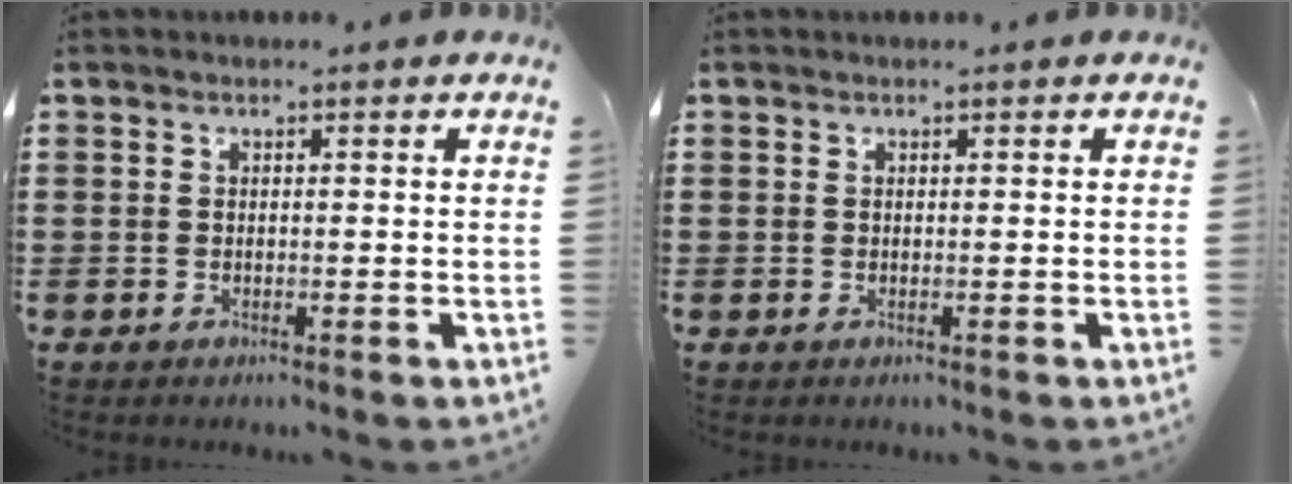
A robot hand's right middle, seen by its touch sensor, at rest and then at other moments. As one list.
[{"total": 0.0}]